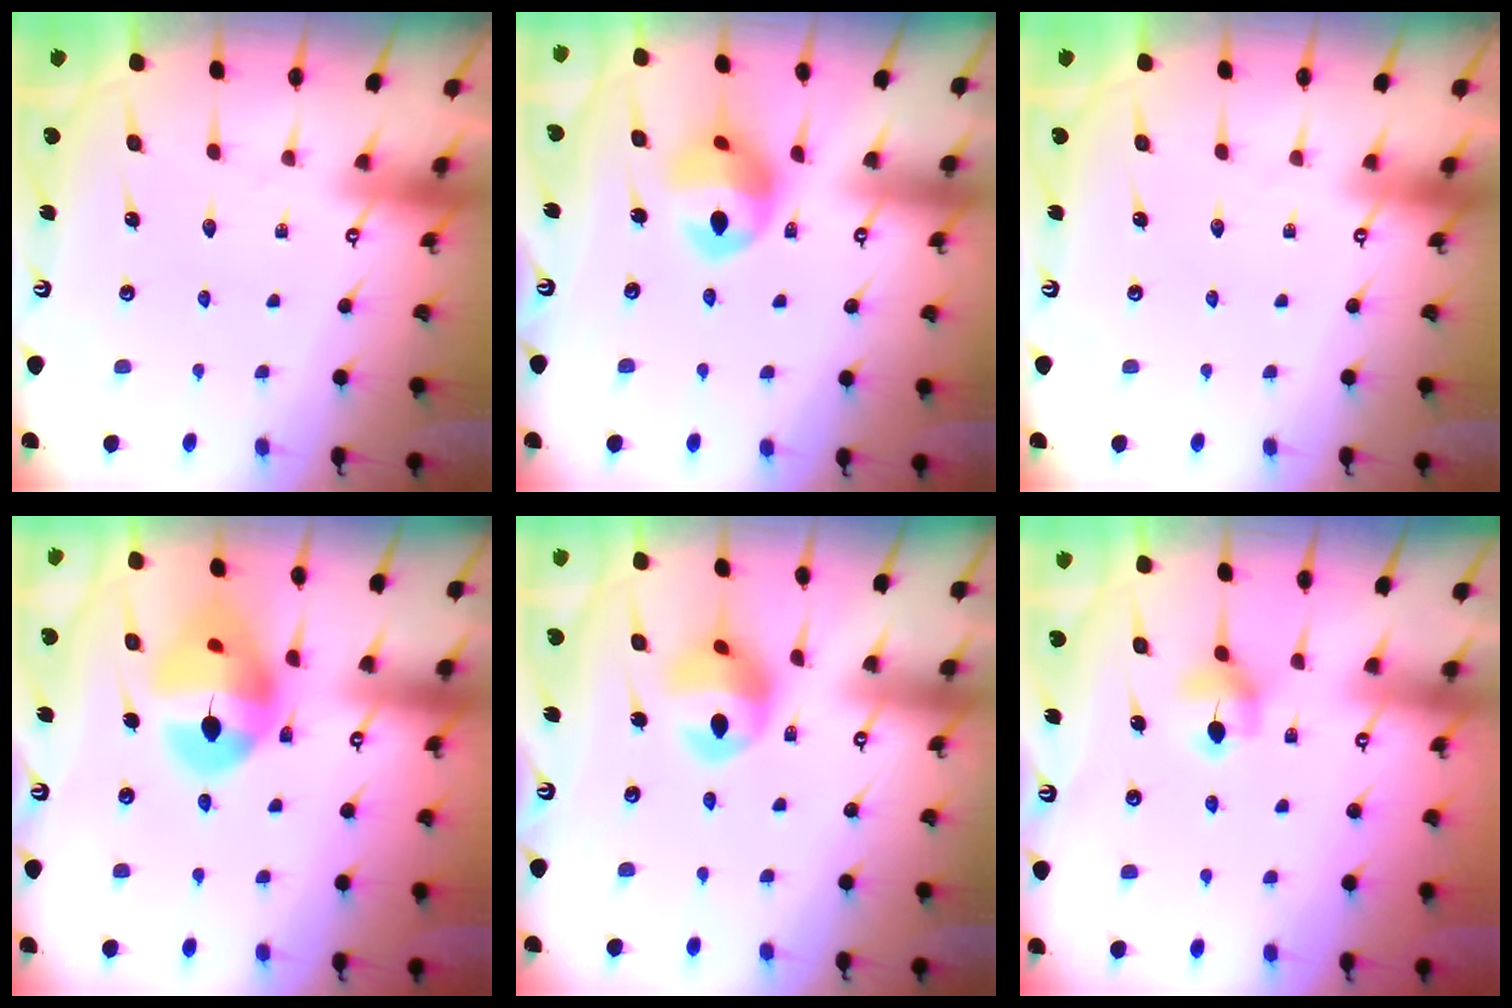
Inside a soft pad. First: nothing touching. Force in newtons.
{"total": 12.8, "press": 12.7, "slide": 1.7}
{"total": 0.0}
{"total": 16.4, "press": 16.2, "slide": 2.3}
{"total": 12.5, "press": 12.4, "slide": 1.5}
{"total": 5.8, "press": 5.7, "slide": 0.9}